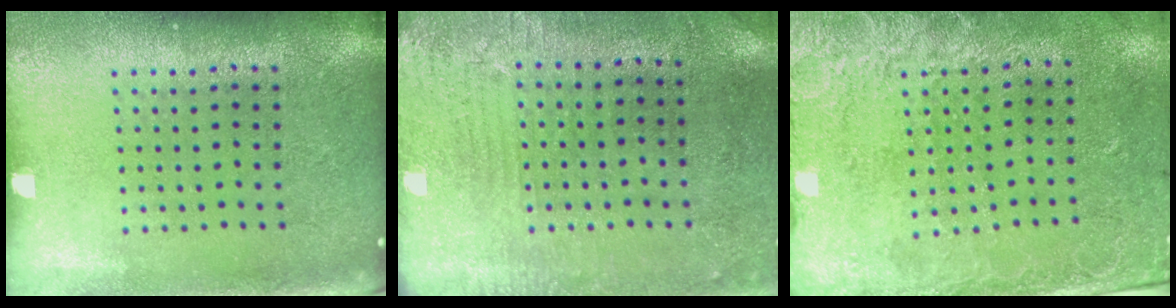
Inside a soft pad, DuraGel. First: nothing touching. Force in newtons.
{"total": 2.9, "press": 2.4, "slide": 1.6}
{"total": 2.6, "press": 2.0, "slide": 1.7}